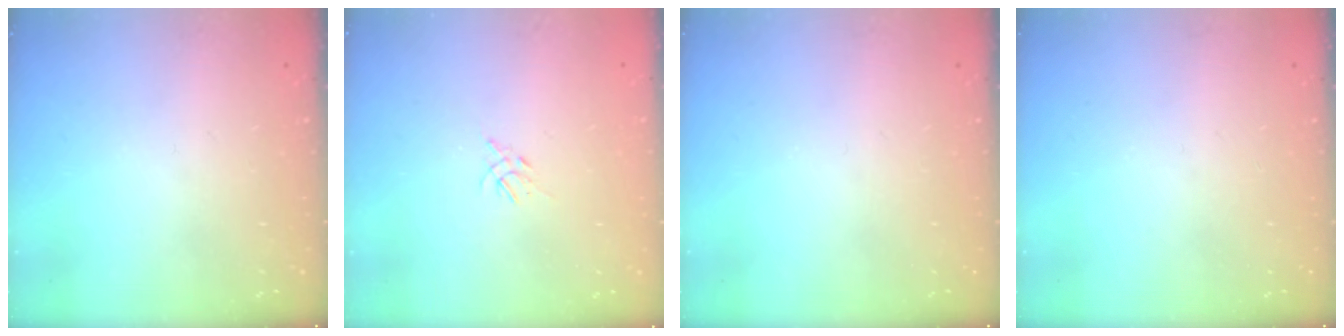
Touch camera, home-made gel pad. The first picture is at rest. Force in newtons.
{"total": 3.8, "press": 3.7, "slide": 0.8}
{"total": 0.0}
{"total": 0.0}